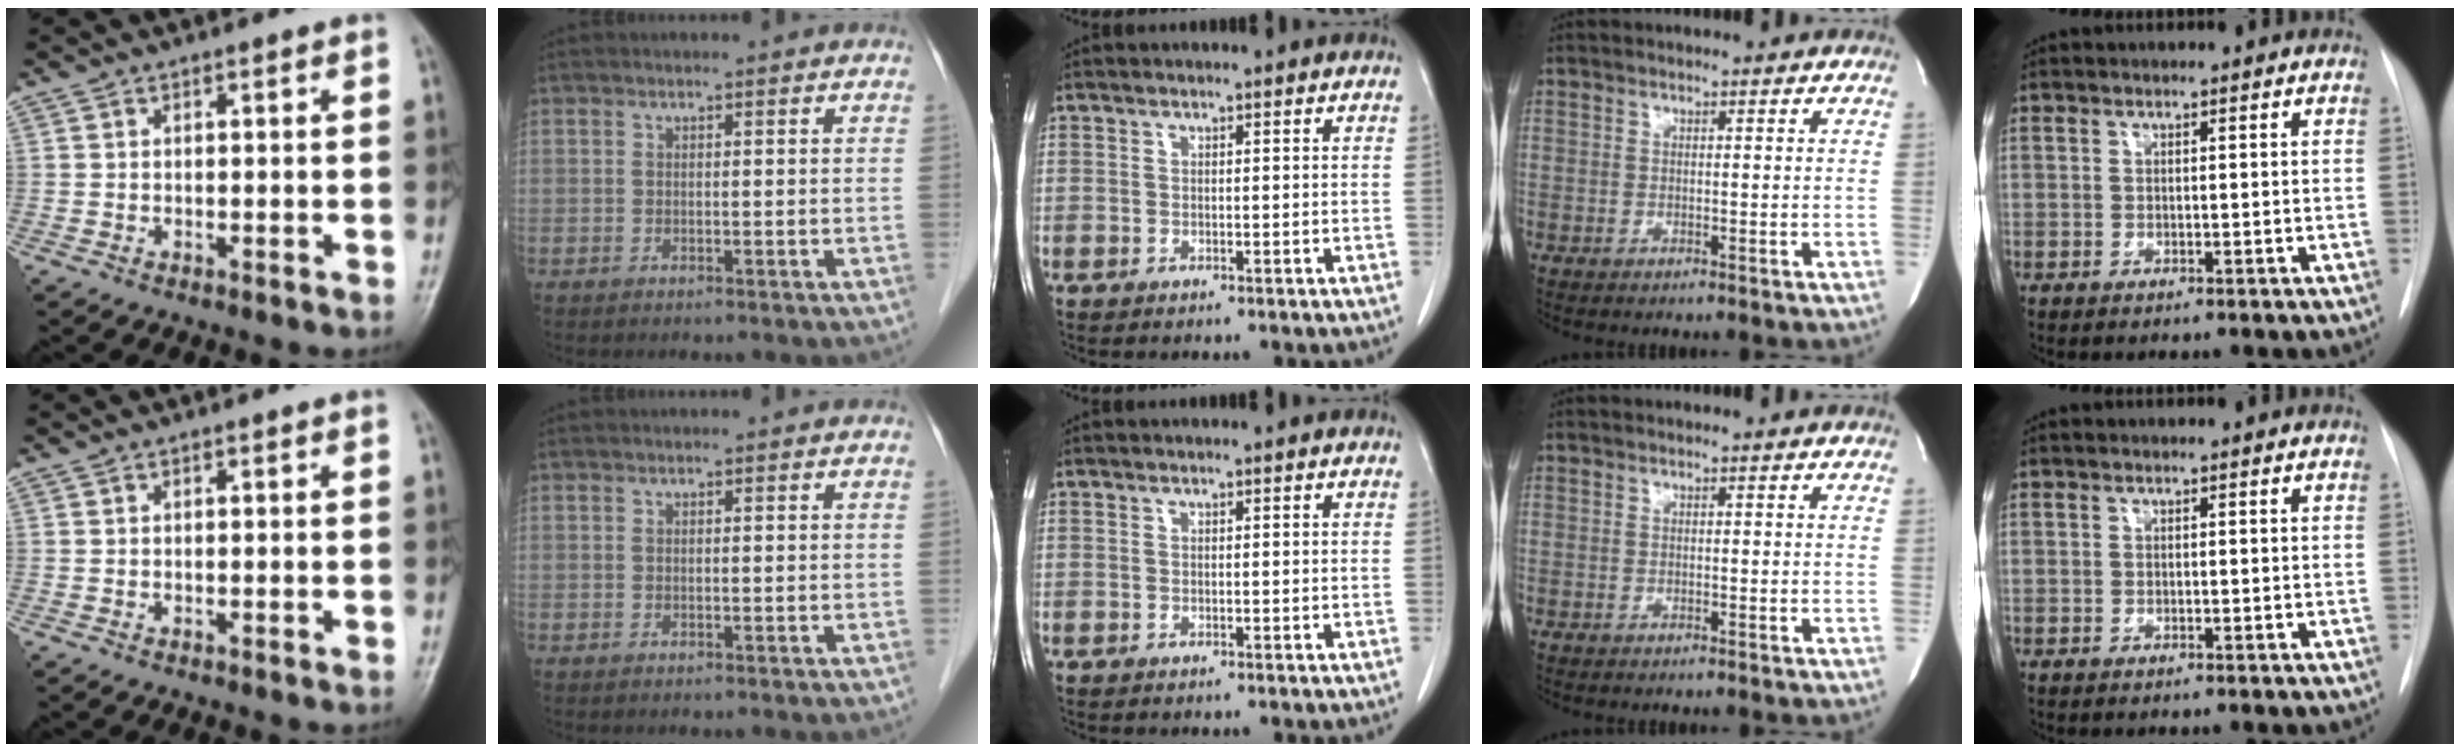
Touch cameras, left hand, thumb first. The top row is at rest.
{}